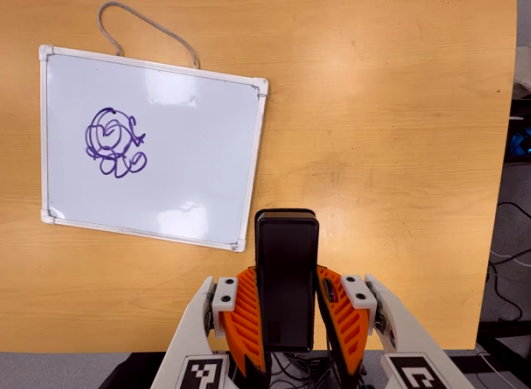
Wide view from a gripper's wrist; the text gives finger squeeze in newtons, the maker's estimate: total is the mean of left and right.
{"total": 3.6, "left": 2.0, "right": 5.3}